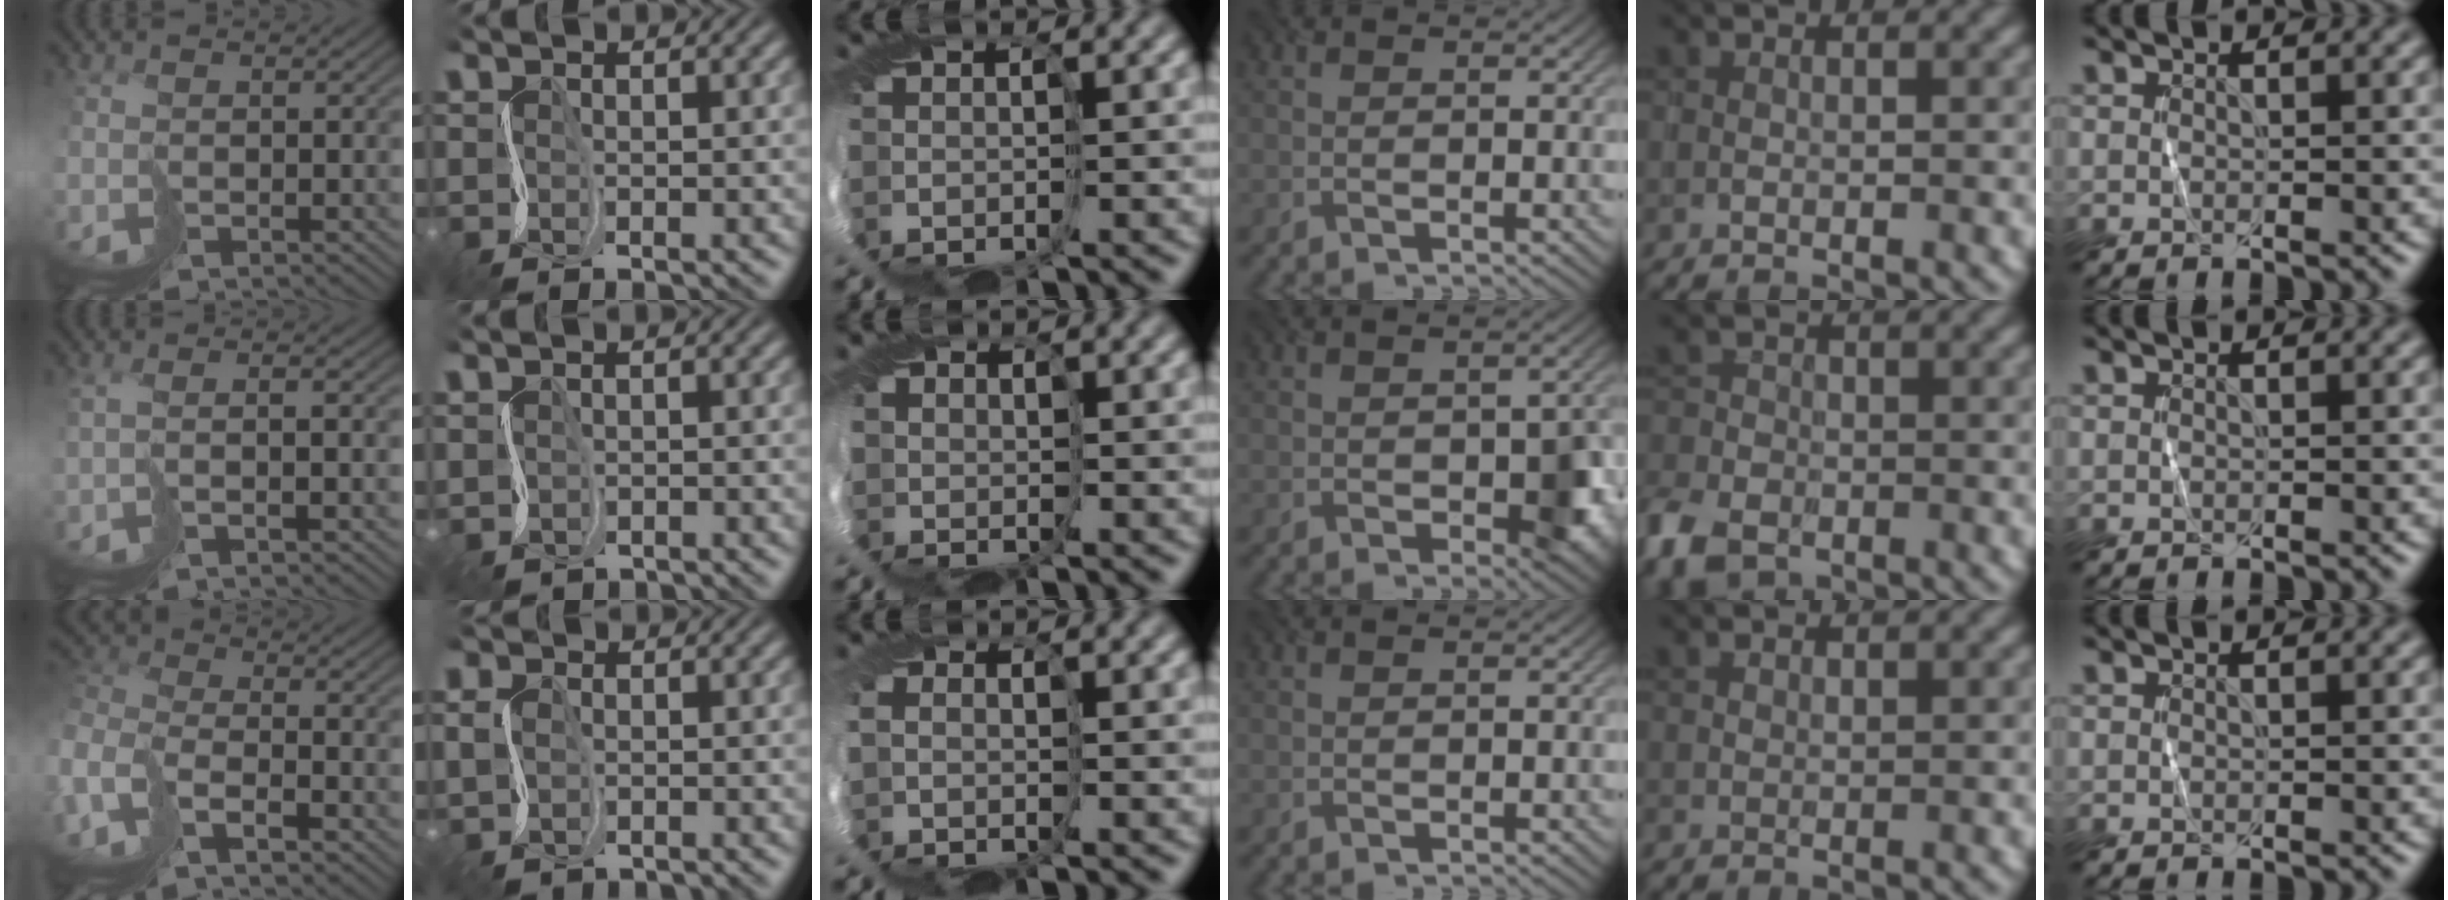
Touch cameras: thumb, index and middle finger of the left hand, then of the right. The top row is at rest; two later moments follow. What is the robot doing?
{"motion": "cut", "object": "wrapping paper"}